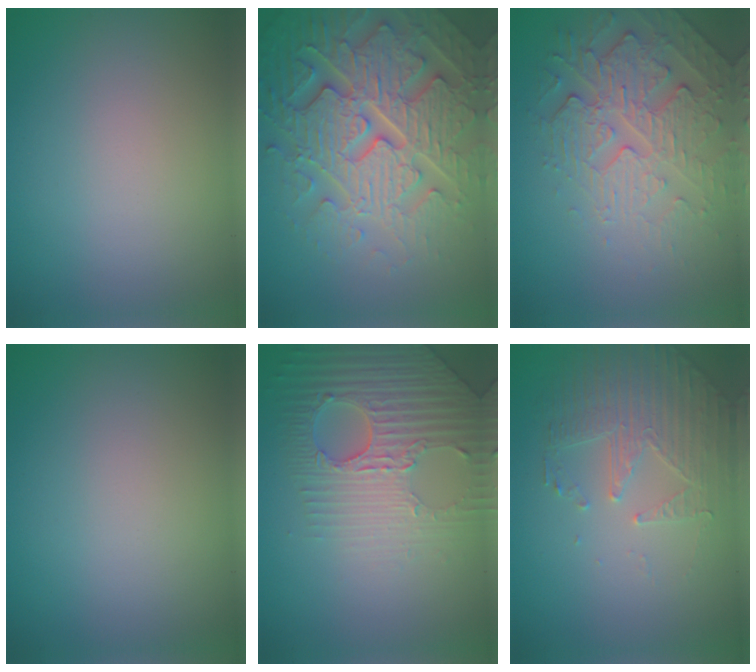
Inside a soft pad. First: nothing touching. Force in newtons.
{"total": 8.1, "press": 7.9, "slide": 2.0}
{"total": 4.4, "press": 4.1, "slide": 1.7}
{"total": 0.0}
{"total": 4.5, "press": 4.3, "slide": 1.3}
{"total": 2.5, "press": 2.2, "slide": 1.2}